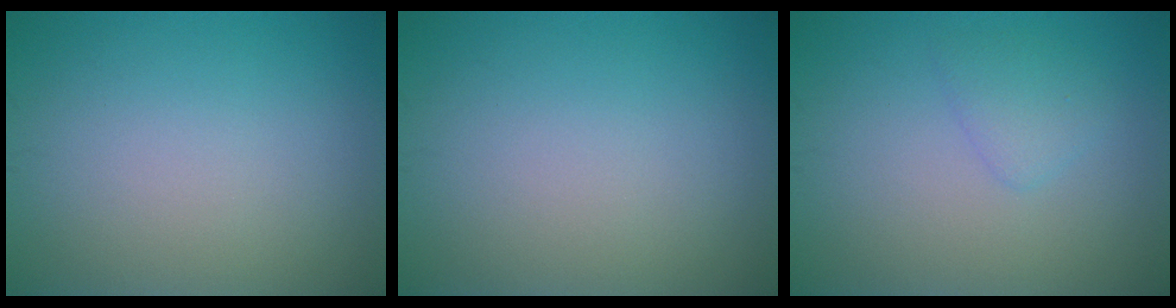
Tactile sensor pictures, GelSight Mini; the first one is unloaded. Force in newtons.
{"total": 0.0}
{"total": 1.6, "press": 1.6, "slide": 0.1}